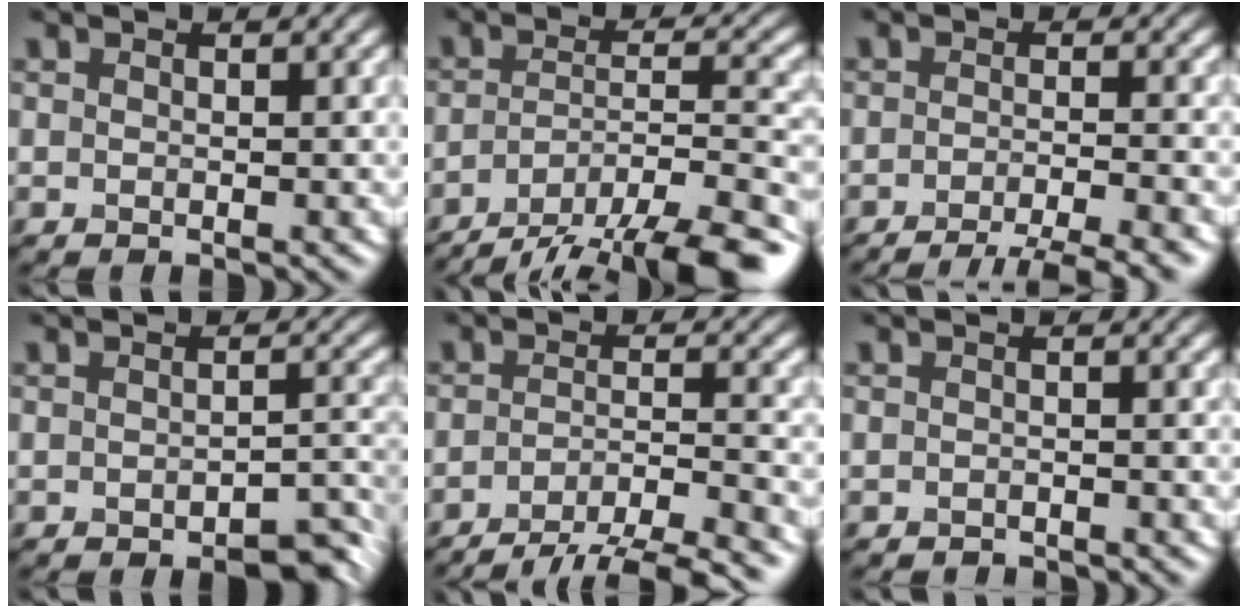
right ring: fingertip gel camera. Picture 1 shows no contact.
{"total": 12.2, "force": [-9.3, 3.4, 7.2], "torque": [-0.110, -0.011, -0.135]}
{"total": 5.5, "force": [-3.9, 1.0, 3.8], "torque": [-0.048, -0.003, -0.060]}
{"total": 2.7, "force": [-1.8, 0.8, 1.8], "torque": [-0.022, 0.006, -0.025]}
{"total": 7.0, "force": [-5.4, 1.6, 4.3], "torque": [-0.059, -0.001, -0.080]}
{"total": 1.3, "force": [-1.3, 0.1, 0.0], "torque": [0.002, -0.005, -0.022]}